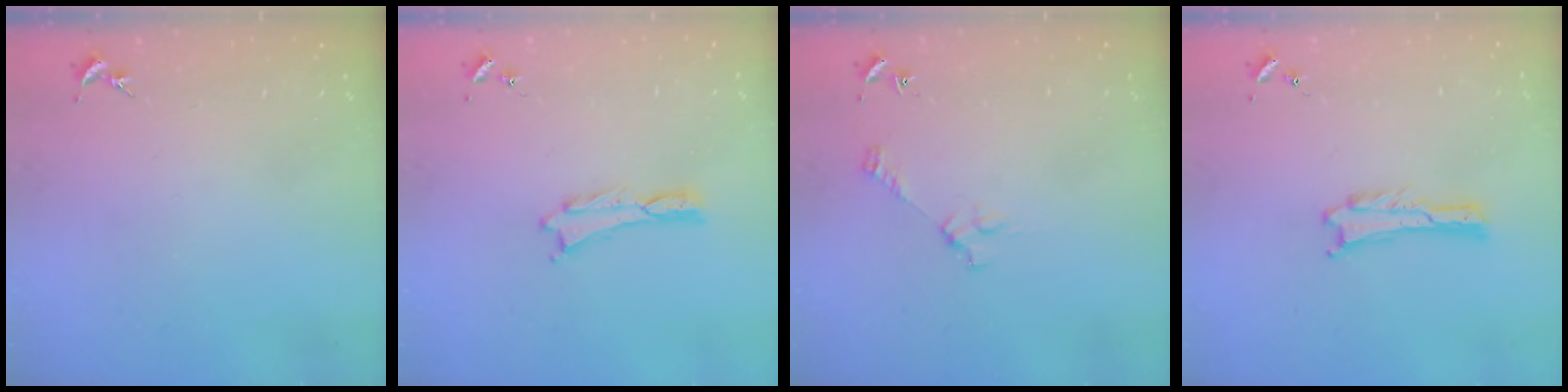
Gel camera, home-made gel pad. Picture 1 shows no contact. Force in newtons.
{"total": 0.0}
{"total": 3.1, "press": 3.1, "slide": 0.2}
{"total": 0.0}